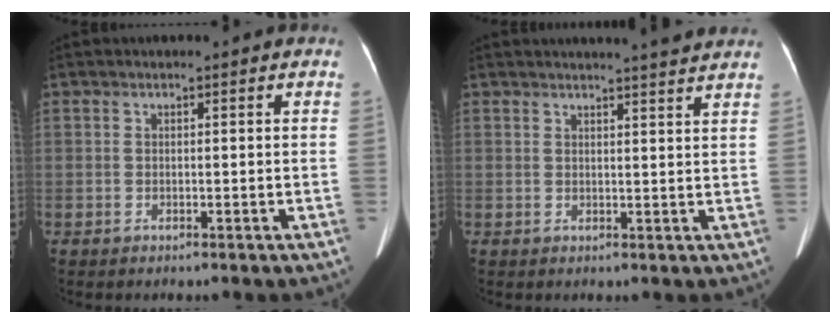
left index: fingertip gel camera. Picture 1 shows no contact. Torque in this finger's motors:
{"motor_torque": [0.43, -0.57, 0.05, 0.06]}